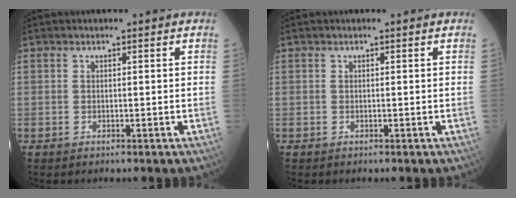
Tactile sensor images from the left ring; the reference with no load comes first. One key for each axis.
{"total": 0.0}